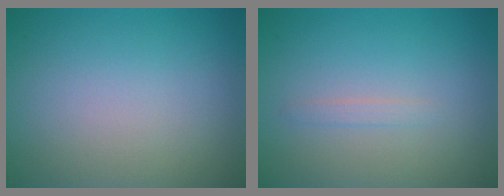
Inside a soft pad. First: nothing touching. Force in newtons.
{"total": 0.8, "press": 0.8, "slide": 0.0}